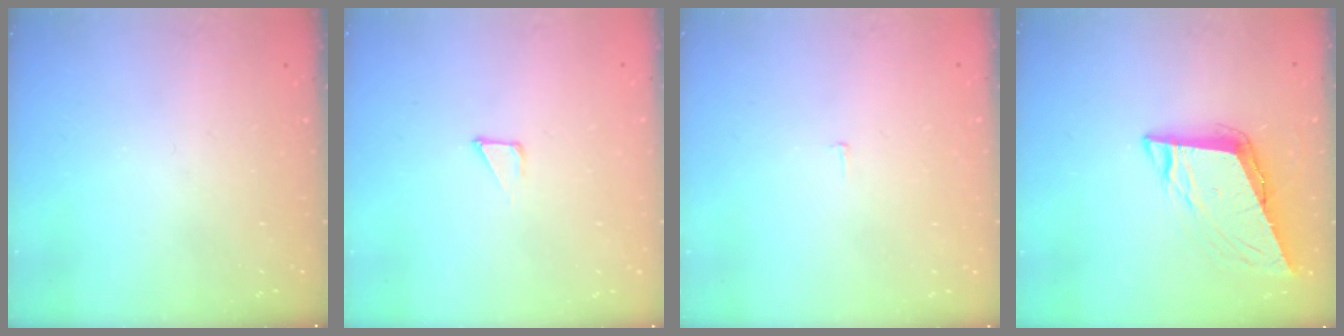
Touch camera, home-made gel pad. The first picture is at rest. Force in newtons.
{"total": 2.9, "press": 2.9, "slide": 0.3}
{"total": 2.2, "press": 2.2, "slide": 0.1}
{"total": 9.8, "press": 9.3, "slide": 3.0}